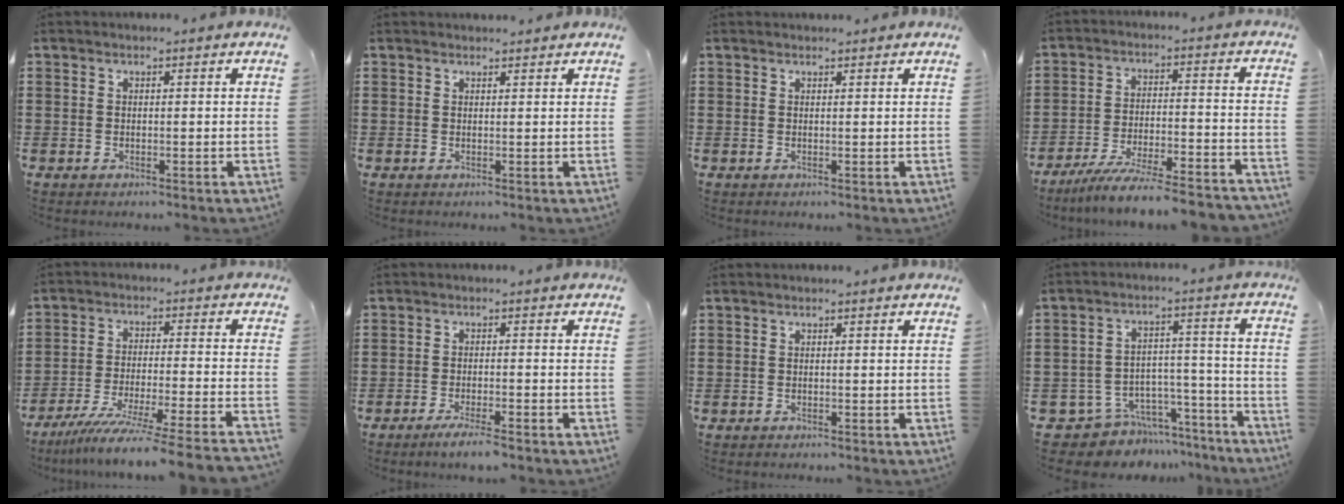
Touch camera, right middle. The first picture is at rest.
{"total": 0.9, "force": [0.9, 0.2, 0.1], "torque": [0.005, -0.002, 0.015]}
{"total": 0.6, "force": [0.6, 0.1, 0.0], "torque": [0.007, -0.003, 0.009]}
{"total": 8.1, "force": [-7.5, -0.2, 3.0], "torque": [-0.055, 0.000, -0.146]}
{"total": 9.4, "force": [-8.2, -0.9, 4.5], "torque": [-0.077, -0.013, -0.162]}
{"total": 3.4, "force": [-2.9, 0.0, 1.9], "torque": [-0.029, 0.000, -0.052]}
{"total": 0.8, "force": [-0.8, 0.2, 0.2], "torque": [-0.005, -0.001, -0.015]}
{"total": 6.8, "force": [-6.0, 3.2, 0.5], "torque": [-0.016, 0.016, -0.114]}